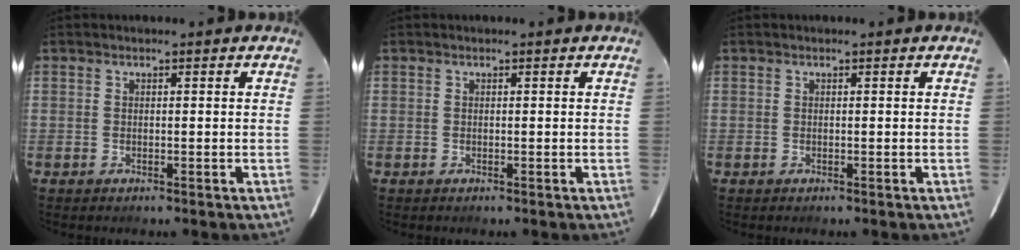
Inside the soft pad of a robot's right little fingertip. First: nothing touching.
{"total": 0.0}
{"total": 0.0}